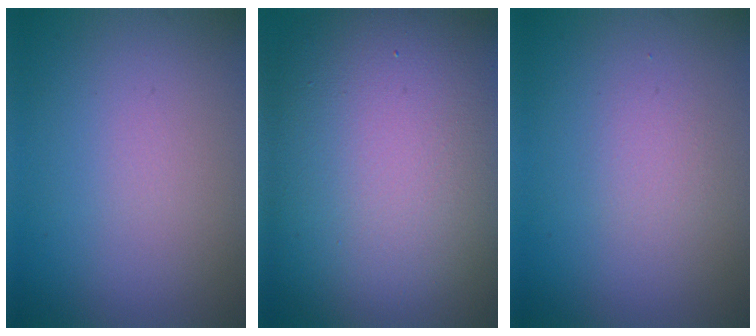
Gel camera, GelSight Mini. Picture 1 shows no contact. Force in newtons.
{"total": 18.0, "press": 18.0, "slide": 1.1}
{"total": 1.2, "press": 1.2, "slide": 0.0}